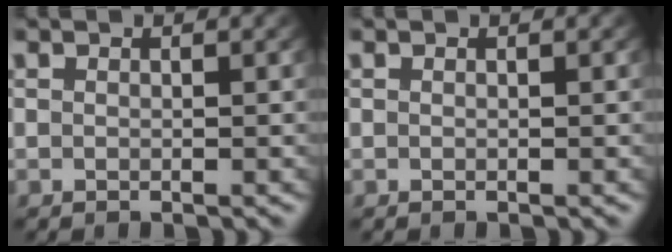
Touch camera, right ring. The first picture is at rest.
{"total": 0.0}